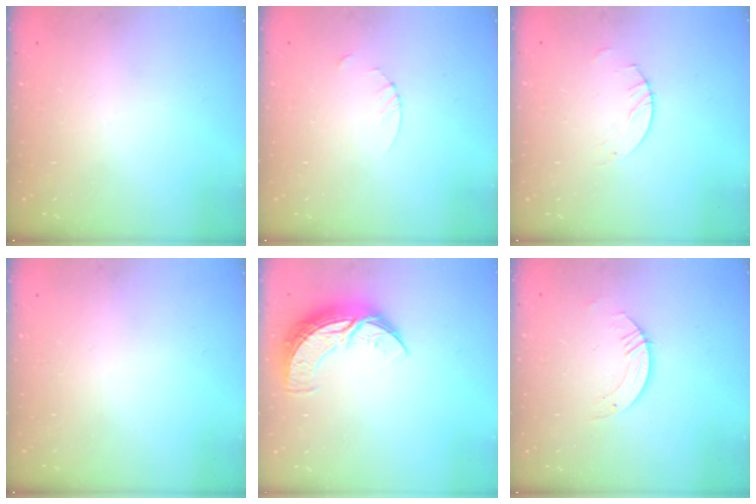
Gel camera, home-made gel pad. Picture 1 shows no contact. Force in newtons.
{"total": 2.7, "press": 2.7, "slide": 0.3}
{"total": 2.5, "press": 2.5, "slide": 0.1}
{"total": 0.0}
{"total": 12.7, "press": 12.6, "slide": 0.6}
{"total": 3.8, "press": 3.8, "slide": 0.1}